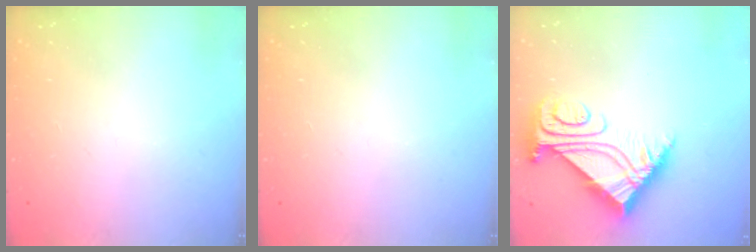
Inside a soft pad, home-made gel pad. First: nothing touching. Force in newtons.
{"total": 0.0}
{"total": 9.5, "press": 9.4, "slide": 1.1}